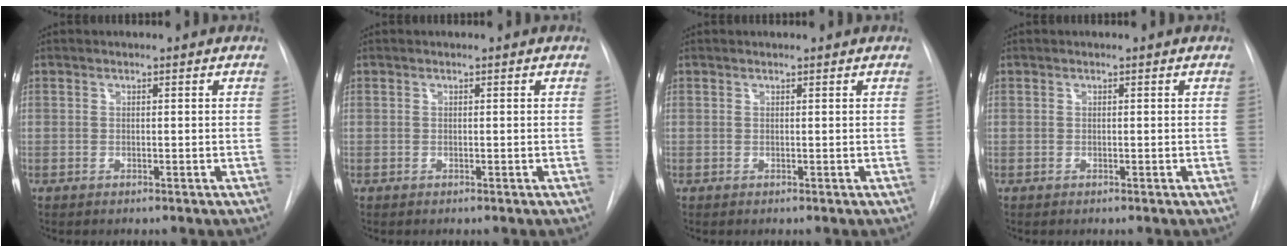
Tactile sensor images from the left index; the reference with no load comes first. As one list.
[{"total": 0.0}, {"total": 0.0}, {"total": 0.0}]